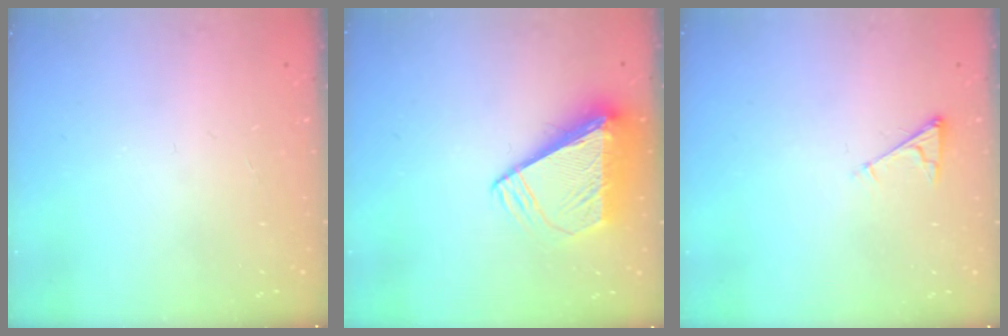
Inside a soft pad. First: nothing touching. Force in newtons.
{"total": 8.9, "press": 8.9, "slide": 1.1}
{"total": 2.8, "press": 2.7, "slide": 0.4}